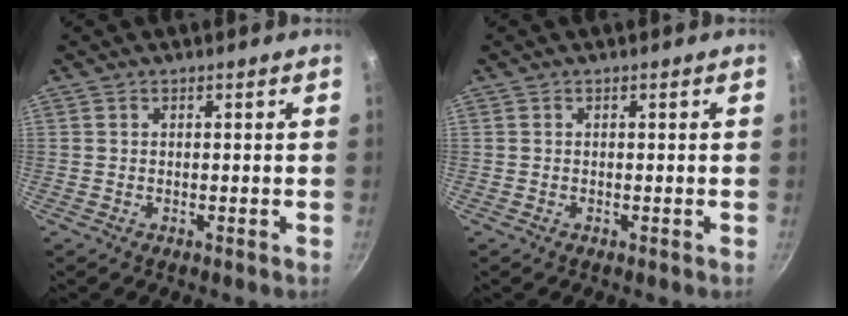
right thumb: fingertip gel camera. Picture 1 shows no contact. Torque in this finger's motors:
{"motor_torque": [0.00, -0.08, -0.12, 0.47, -0.01]}